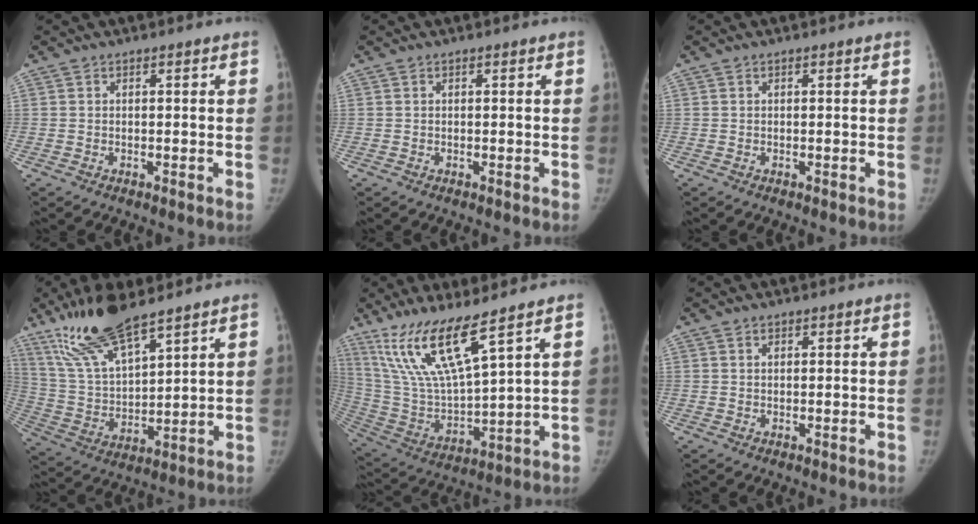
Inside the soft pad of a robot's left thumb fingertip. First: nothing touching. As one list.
[{"total": 0.0}, {"total": 0.0}, {"total": 15.1, "force": [11.2, 3.8, 9.3], "torque": [-0.170, -0.051, 0.230]}, {"total": 15.6, "force": [10.2, 2.5, 11.5], "torque": [-0.228, -0.055, 0.219]}, {"total": 0.8, "force": [0.5, 0.5, 0.4], "torque": [-0.006, -0.003, 0.009]}]